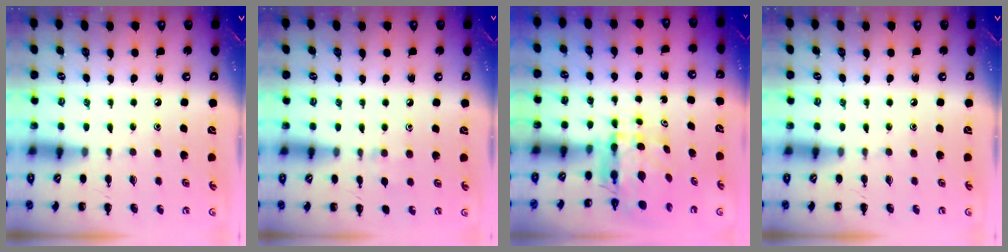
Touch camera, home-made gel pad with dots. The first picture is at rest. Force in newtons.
{"total": 4.8, "press": 4.6, "slide": 1.6}
{"total": 5.6, "press": 5.5, "slide": 0.8}
{"total": 0.0}